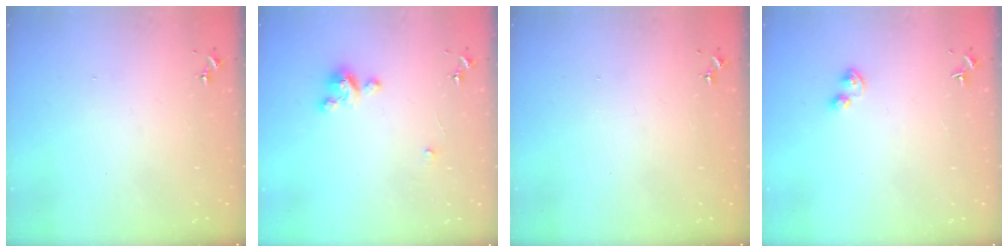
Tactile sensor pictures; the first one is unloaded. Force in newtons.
{"total": 4.2, "press": 4.2, "slide": 0.3}
{"total": 0.0}
{"total": 3.6, "press": 3.6, "slide": 0.7}